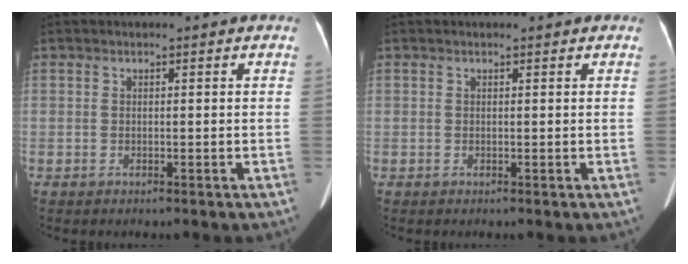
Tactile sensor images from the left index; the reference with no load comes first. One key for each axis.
{"total": 1.2, "fx": 1.1, "fy": 0.3, "fz": 0.4, "tx": -0.008, "ty": 0.011, "tz": 0.016}